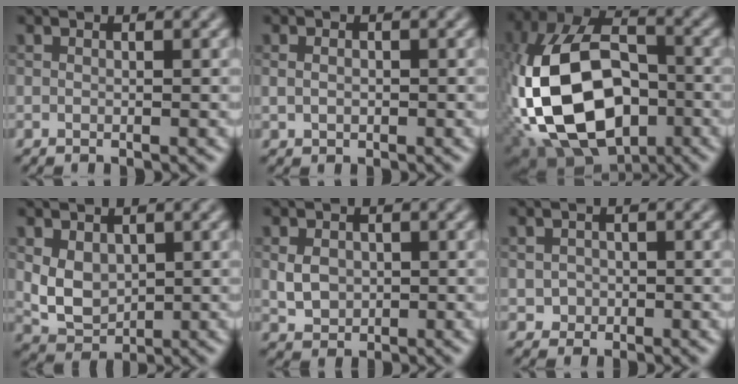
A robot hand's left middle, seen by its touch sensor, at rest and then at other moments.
{"total": 1.4, "force": [0.1, 1.0, 0.8], "torque": [-0.017, 0.002, 0.006]}
{"total": 15.5, "force": [-3.5, 9.5, 11.8], "torque": [-0.253, 0.004, -0.079]}
{"total": 3.7, "force": [0.5, 2.8, 2.4], "torque": [-0.049, -0.004, 0.012]}
{"total": 2.5, "force": [0.1, 2.0, 1.5], "torque": [-0.032, 0.000, 0.000]}
{"total": 1.3, "force": [-0.2, 1.2, 0.2], "torque": [0.005, -0.001, -0.004]}